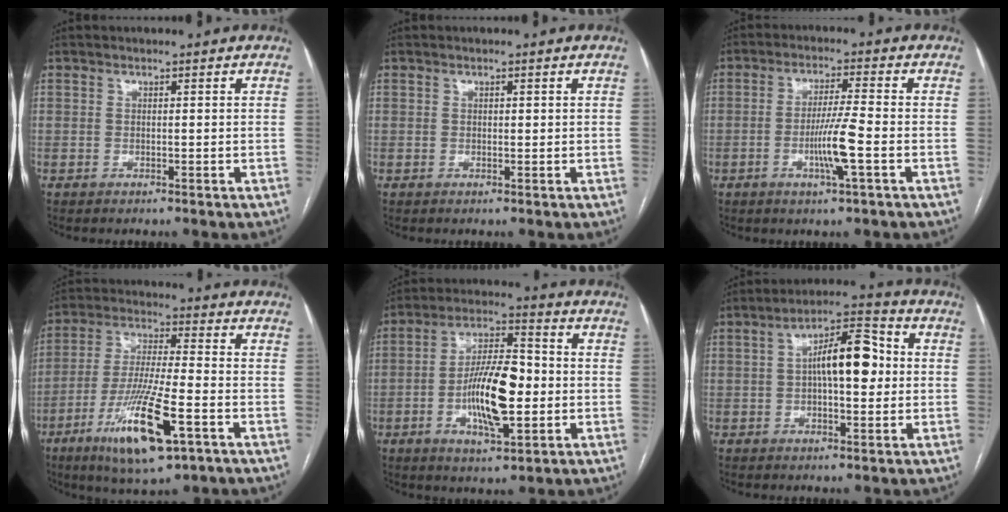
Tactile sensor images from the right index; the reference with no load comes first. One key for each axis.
{"total": 0.6, "fx": 0.2, "fy": 0.2, "fz": 0.5, "tx": -0.007, "ty": -0.001, "tz": 0.003}
{"total": 6.9, "fx": -2.1, "fy": -0.4, "fz": 6.6, "tx": -0.125, "ty": -0.008, "tz": -0.040}
{"total": 14.9, "fx": -6.9, "fy": 2.0, "fz": 13.1, "tx": -0.254, "ty": -0.025, "tz": -0.117}
{"total": 13.2, "fx": -2.2, "fy": 3.9, "fz": 12.5, "tx": -0.230, "ty": 0.007, "tz": -0.036}
{"total": 10.3, "fx": 0.8, "fy": 3.3, "fz": 9.7, "tx": -0.161, "ty": 0.029, "tz": 0.008}